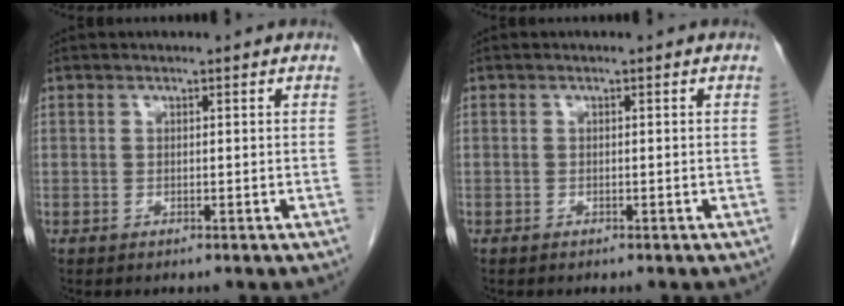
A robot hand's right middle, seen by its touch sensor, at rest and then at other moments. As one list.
[{"total": 0.0}]